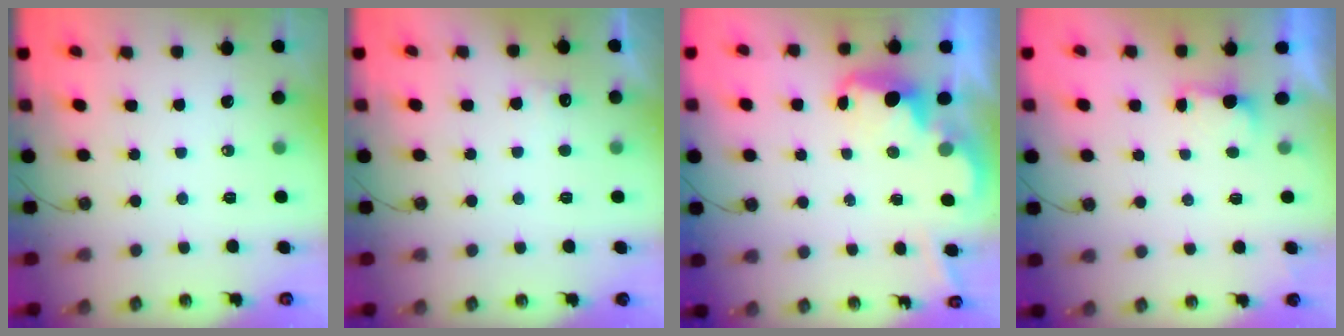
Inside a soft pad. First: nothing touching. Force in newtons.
{"total": 5.8, "press": 5.6, "slide": 1.2}
{"total": 2.6, "press": 2.6, "slide": 0.5}
{"total": 2.2, "press": 2.0, "slide": 0.9}